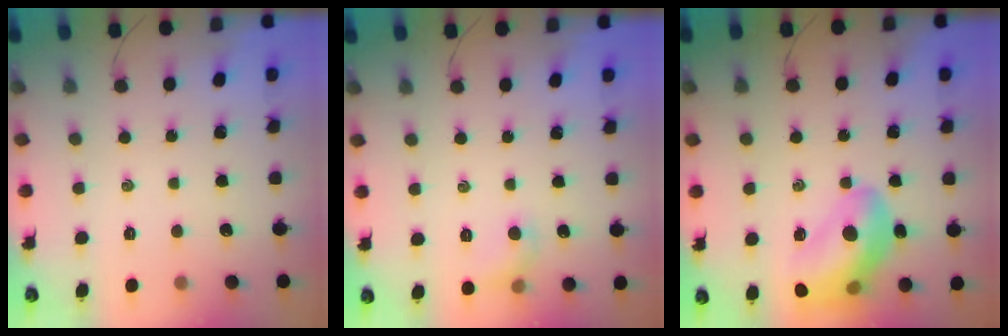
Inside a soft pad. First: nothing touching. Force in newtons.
{"total": 5.8, "press": 5.7, "slide": 1.3}
{"total": 19.5, "press": 19.2, "slide": 3.5}